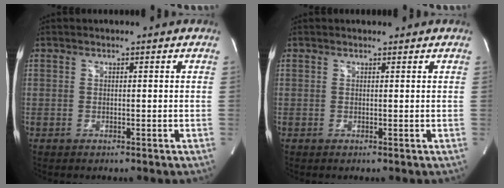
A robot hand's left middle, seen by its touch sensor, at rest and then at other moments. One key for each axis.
{"total": 0.7, "fx": 0.6, "fy": 0.2, "fz": 0.0, "tx": -0.010, "ty": 0.007, "tz": 0.011}